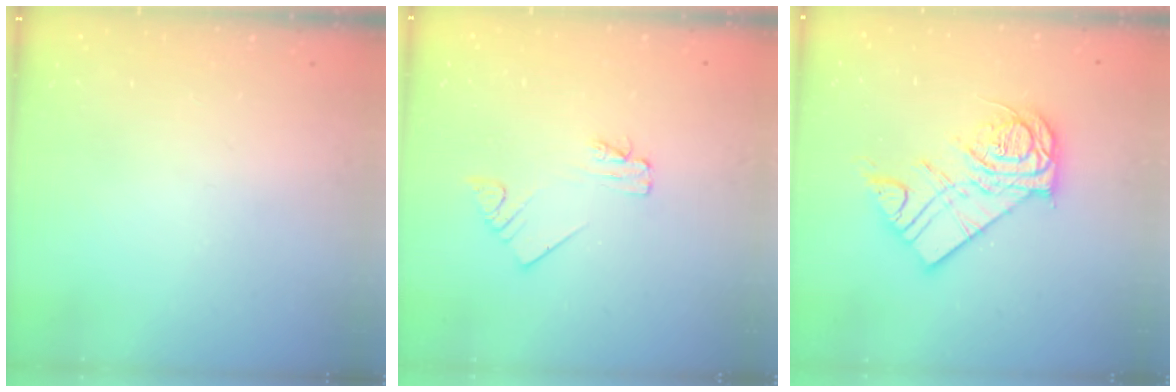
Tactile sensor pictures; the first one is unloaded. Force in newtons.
{"total": 2.2, "press": 2.2, "slide": 0.3}
{"total": 15.5, "press": 15.4, "slide": 1.2}